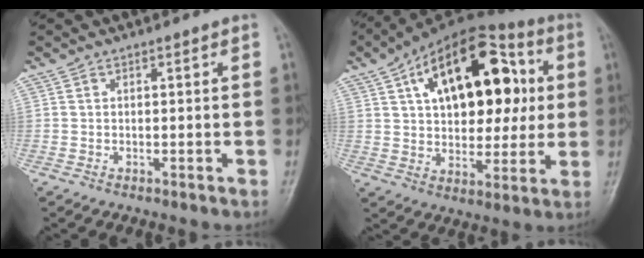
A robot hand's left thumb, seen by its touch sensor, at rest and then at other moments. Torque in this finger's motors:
{"motor_torque": [1.95, 3.06, 1.34, -1.44, 0.20]}